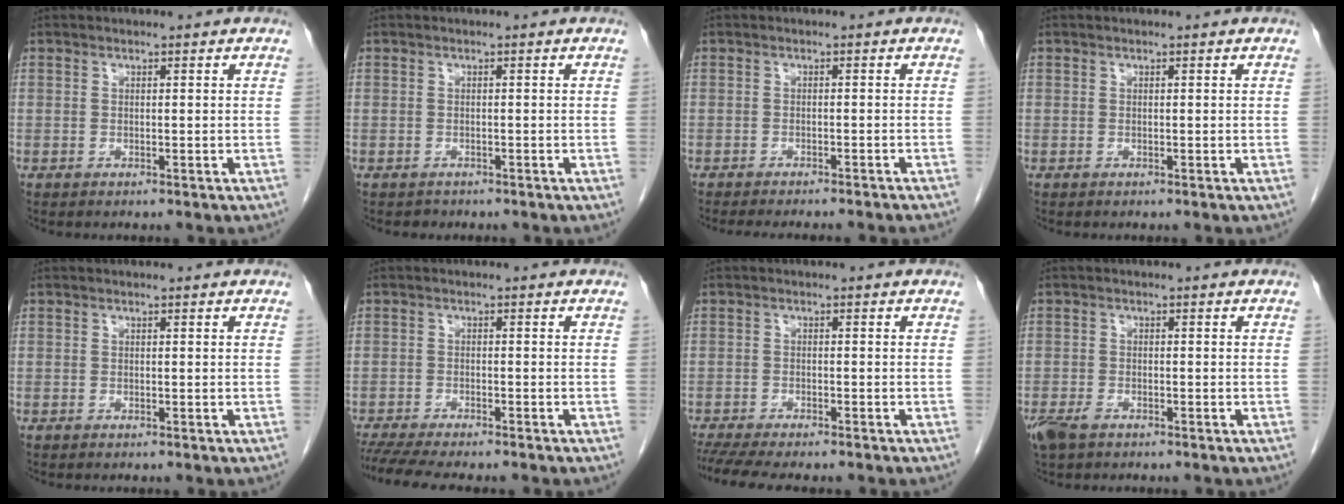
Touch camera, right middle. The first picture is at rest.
{"total": 0.8, "force": [-0.7, 0.4, -0.1], "torque": [-0.011, -0.001, -0.011]}
{"total": 11.1, "force": [-10.1, 0.9, 4.7], "torque": [-0.046, -0.016, -0.119]}
{"total": 0.0}
{"total": 0.0}
{"total": 10.5, "force": [-9.1, 1.3, 5.0], "torque": [-0.071, -0.010, -0.134]}
{"total": 9.9, "force": [-8.4, 1.6, 4.9], "torque": [-0.071, -0.007, -0.124]}
{"total": 4.0, "force": [-2.8, 1.8, 2.2], "torque": [-0.048, -0.007, -0.048]}